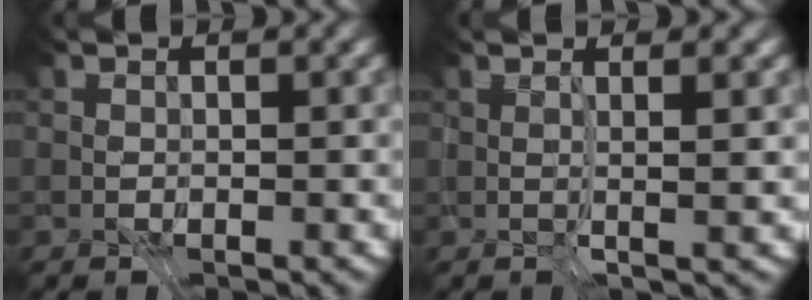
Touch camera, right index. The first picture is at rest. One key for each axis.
{"total": 1.9, "fx": 0.0, "fy": -1.9, "fz": 0.5, "tx": -0.005, "ty": -0.023, "tz": 0.022}